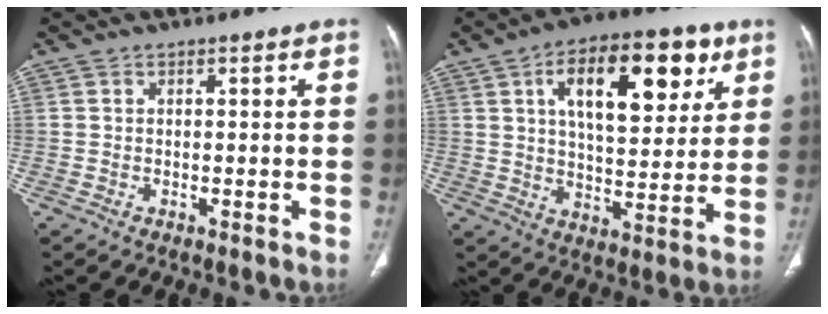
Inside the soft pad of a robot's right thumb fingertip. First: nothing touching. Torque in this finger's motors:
{"motor_torque": [-1.07, 1.77, 1.03, 0.72, 0.28]}